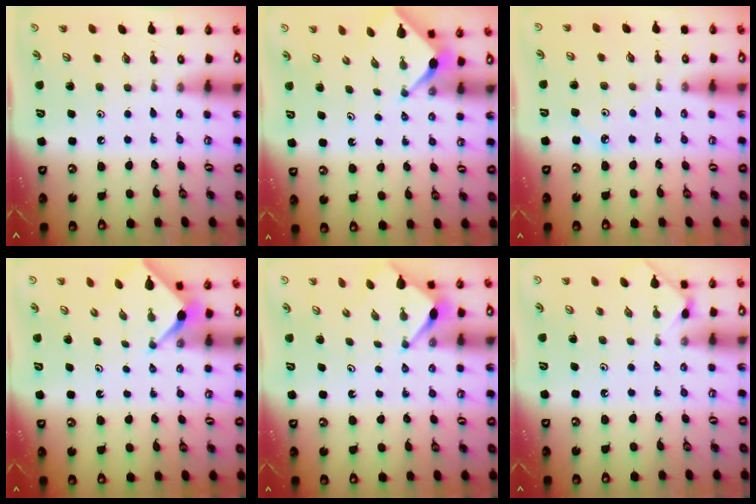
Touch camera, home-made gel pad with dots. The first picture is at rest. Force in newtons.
{"total": 2.5, "press": 2.5, "slide": 0.2}
{"total": 2.3, "press": 2.3, "slide": 0.2}
{"total": 2.4, "press": 2.4, "slide": 0.4}
{"total": 3.5, "press": 3.5, "slide": 0.3}
{"total": 1.8, "press": 1.7, "slide": 0.4}